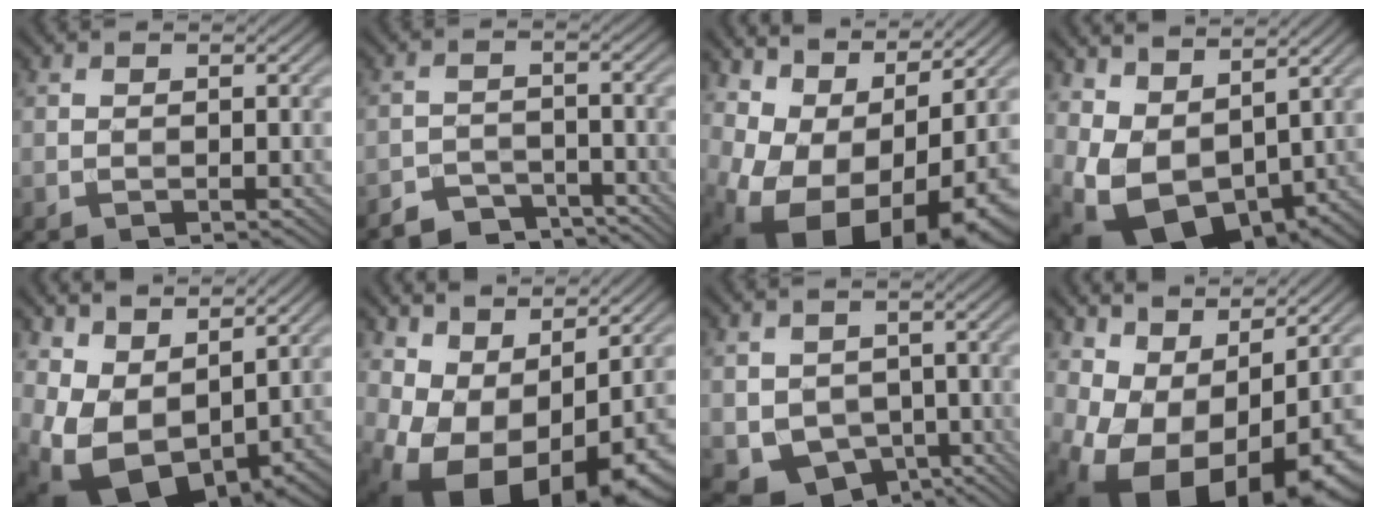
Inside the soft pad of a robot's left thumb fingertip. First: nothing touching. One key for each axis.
{"total": 4.9, "fx": -4.4, "fy": 1.8, "fz": 1.2, "tx": -0.017, "ty": -0.005, "tz": -0.078}
{"total": 14.4, "fx": 1.4, "fy": 9.2, "fz": 11.0, "tx": -0.180, "ty": -0.017, "tz": 0.069}
{"total": 11.7, "fx": 2.2, "fy": 8.0, "fz": 8.3, "tx": -0.196, "ty": -0.025, "tz": 0.060}
{"total": 12.9, "fx": 2.8, "fy": 8.6, "fz": 9.2, "tx": -0.213, "ty": -0.027, "tz": 0.077}
{"total": 13.3, "fx": -0.2, "fy": 8.4, "fz": 10.4, "tx": -0.178, "ty": -0.023, "tz": 0.036}
{"total": 6.7, "fx": -1.9, "fy": 5.6, "fz": 3.2, "tx": -0.072, "ty": -0.034, "tz": -0.027}
{"total": 14.7, "fx": -0.3, "fy": 9.0, "fz": 11.6, "tx": -0.183, "ty": -0.027, "tz": 0.044}